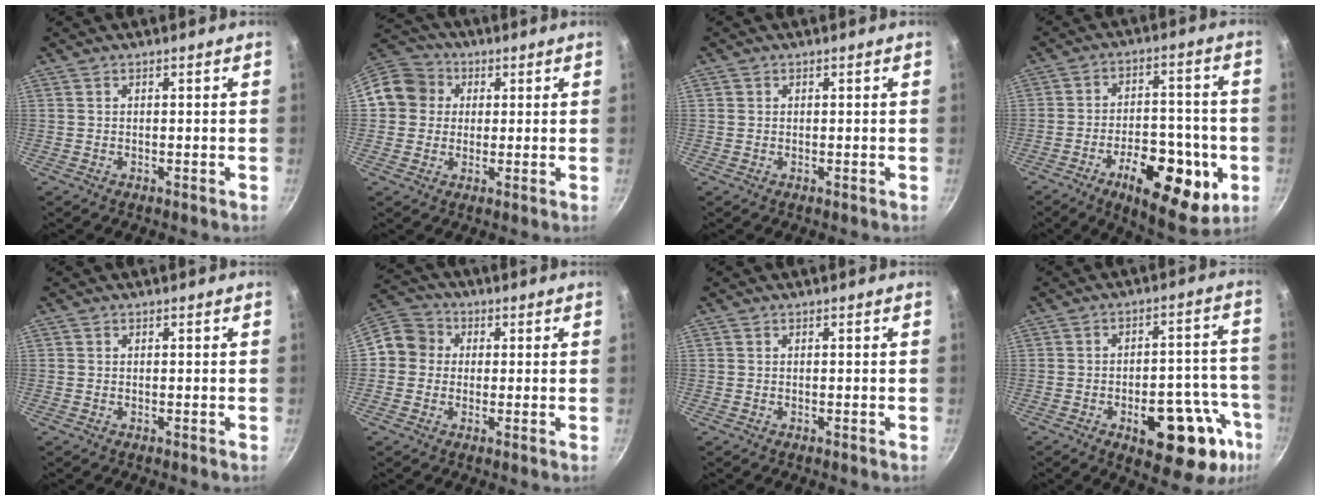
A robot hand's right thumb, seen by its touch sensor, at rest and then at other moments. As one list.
[{"total": 9.8, "force": [1.7, 9.1, 3.2], "torque": [-0.030, 0.021, 0.012]}, {"total": 1.6, "force": [0.3, 1.5, 0.4], "torque": [0.001, 0.004, 0.002]}, {"total": 18.2, "force": [-6.7, 8.7, 14.6], "torque": [-0.172, 0.019, -0.093]}, {"total": 0.0}, {"total": 7.8, "force": [0.2, 7.3, 2.6], "torque": [-0.011, 0.019, -0.019]}, {"total": 0.0}, {"total": 18.5, "force": [-7.9, 8.7, 14.3], "torque": [-0.119, 0.037, -0.099]}]